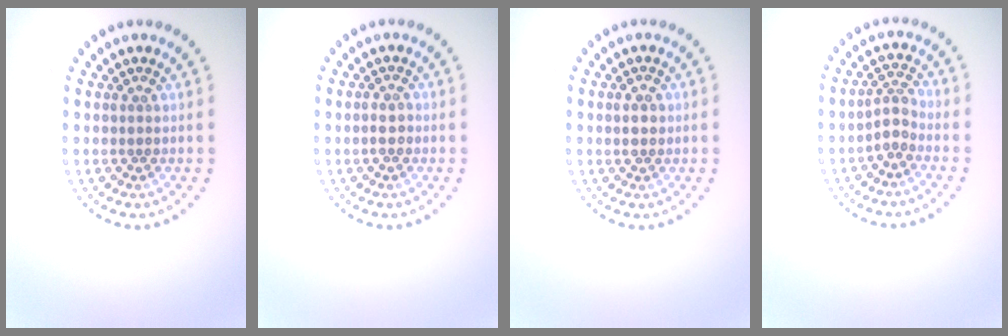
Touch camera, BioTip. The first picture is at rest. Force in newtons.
{"total": 1.2, "press": 1.2, "slide": 0.3}
{"total": 1.3, "press": 1.2, "slide": 0.2}
{"total": 2.1, "press": 1.4, "slide": 1.5}